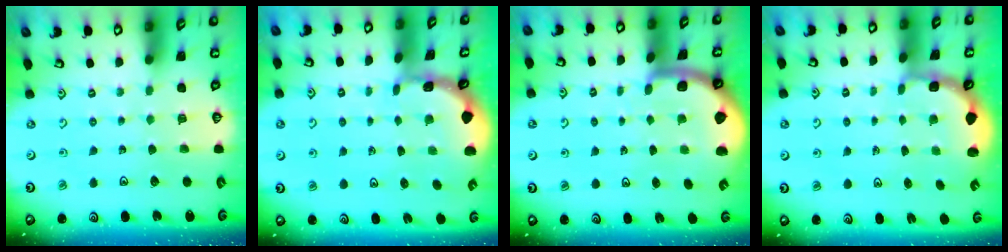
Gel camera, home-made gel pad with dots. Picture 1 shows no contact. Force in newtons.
{"total": 1.0, "press": 1.0, "slide": 0.2}
{"total": 2.5, "press": 2.4, "slide": 0.5}
{"total": 2.4, "press": 1.7, "slide": 1.6}